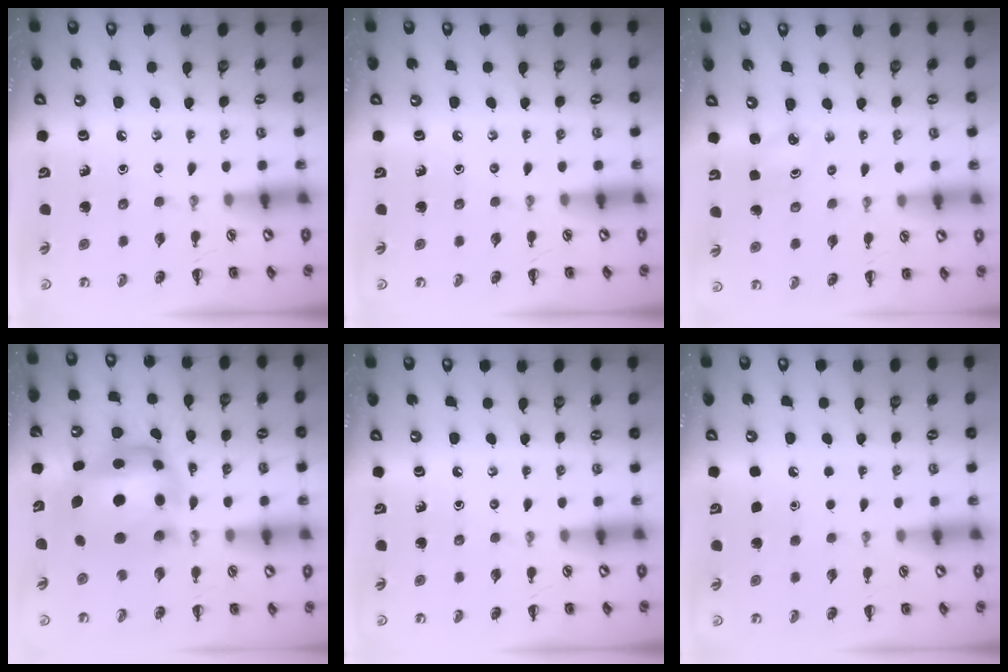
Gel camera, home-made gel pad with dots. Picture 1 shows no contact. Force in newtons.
{"total": 0.0}
{"total": 1.9, "press": 1.8, "slide": 0.5}
{"total": 8.4, "press": 8.1, "slide": 2.2}
{"total": 0.0}
{"total": 1.8, "press": 1.7, "slide": 0.1}